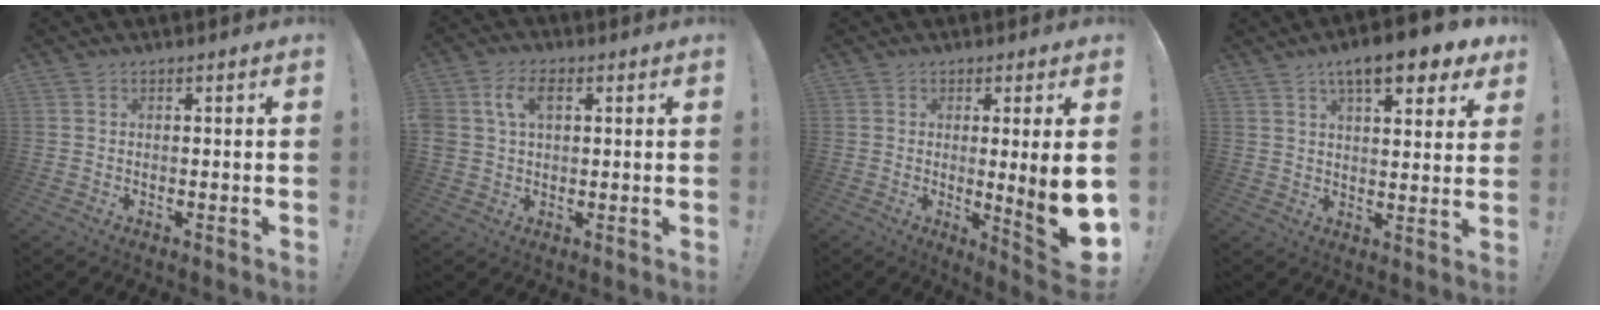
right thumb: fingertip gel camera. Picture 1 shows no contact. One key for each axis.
{"total": 7.3, "fx": 2.4, "fy": 4.9, "fz": 4.9, "tx": -0.094, "ty": 0.008, "tz": 0.043}
{"total": 11.1, "fx": -0.2, "fy": 0.3, "fz": 11.1, "tx": -0.155, "ty": -0.018, "tz": 0.000}
{"total": 11.4, "fx": 7.1, "fy": 3.1, "fz": 8.3, "tx": -0.115, "ty": -0.041, "tz": 0.114}